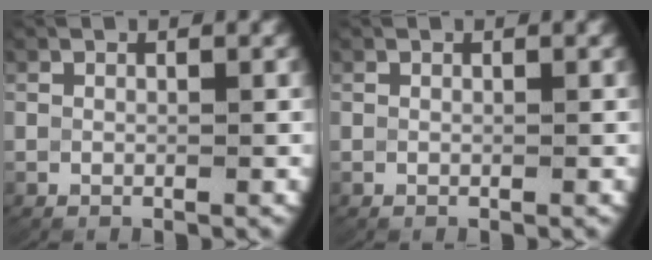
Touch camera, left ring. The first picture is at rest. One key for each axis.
{"total": 0.0}